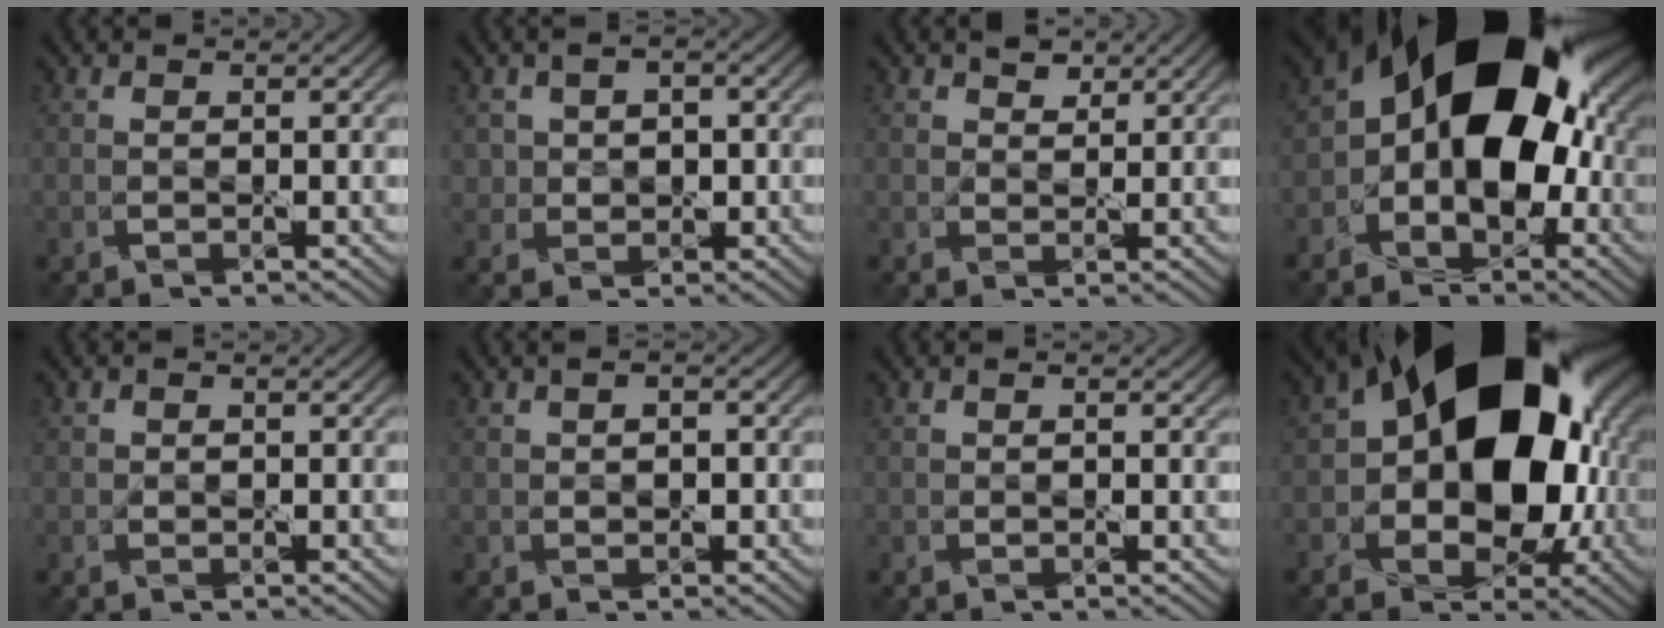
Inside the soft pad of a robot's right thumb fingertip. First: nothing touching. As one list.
[{"total": 3.4, "force": [0.3, 3.0, 1.6], "torque": [-0.033, 0.002, -0.001]}, {"total": 2.2, "force": [1.6, 1.4, 0.6], "torque": [-0.015, 0.003, 0.022]}, {"total": 16.7, "force": [0.8, 10.8, 12.7], "torque": [-0.174, 0.016, -0.004]}, {"total": 0.7, "force": [0.1, 0.7, -0.1], "torque": [0.006, 0.001, -0.003]}, {"total": 1.7, "force": [0.2, 1.3, 1.0], "torque": [-0.018, 0.004, 0.001]}, {"total": 0.6, "force": [0.2, 0.5, 0.4], "torque": [-0.004, 0.000, 0.000]}, {"total": 18.9, "force": [2.9, 12.9, 13.6], "torque": [-0.192, 0.001, 0.048]}]